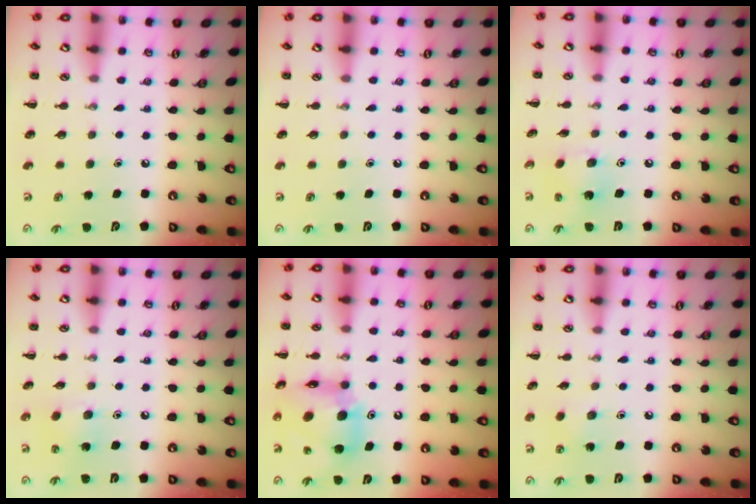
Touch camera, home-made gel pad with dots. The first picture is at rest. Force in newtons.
{"total": 0.0}
{"total": 2.8, "press": 2.8, "slide": 0.5}
{"total": 3.9, "press": 3.8, "slide": 0.9}
{"total": 14.4, "press": 13.7, "slide": 4.5}
{"total": 5.1, "press": 4.9, "slide": 1.4}